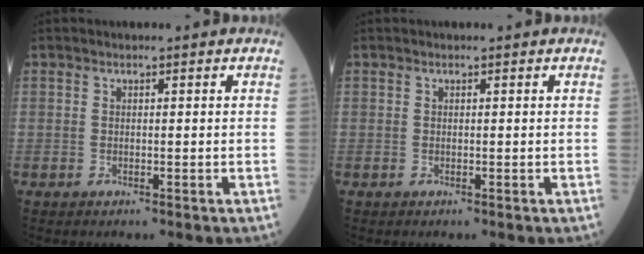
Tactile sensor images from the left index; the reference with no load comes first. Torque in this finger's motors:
{"motor_torque": [0.00, 0.00, 0.00, 0.00]}